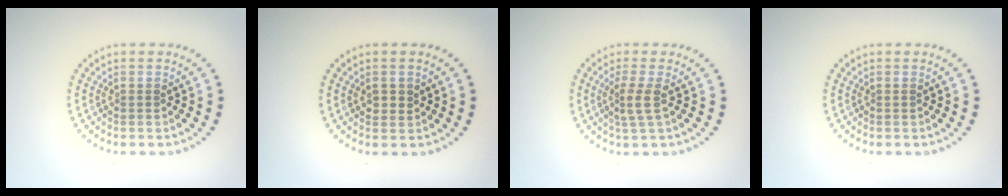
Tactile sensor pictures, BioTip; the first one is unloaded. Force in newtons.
{"total": 1.1, "press": 1.1, "slide": 0.3}
{"total": 2.1, "press": 1.6, "slide": 1.5}
{"total": 0.0}